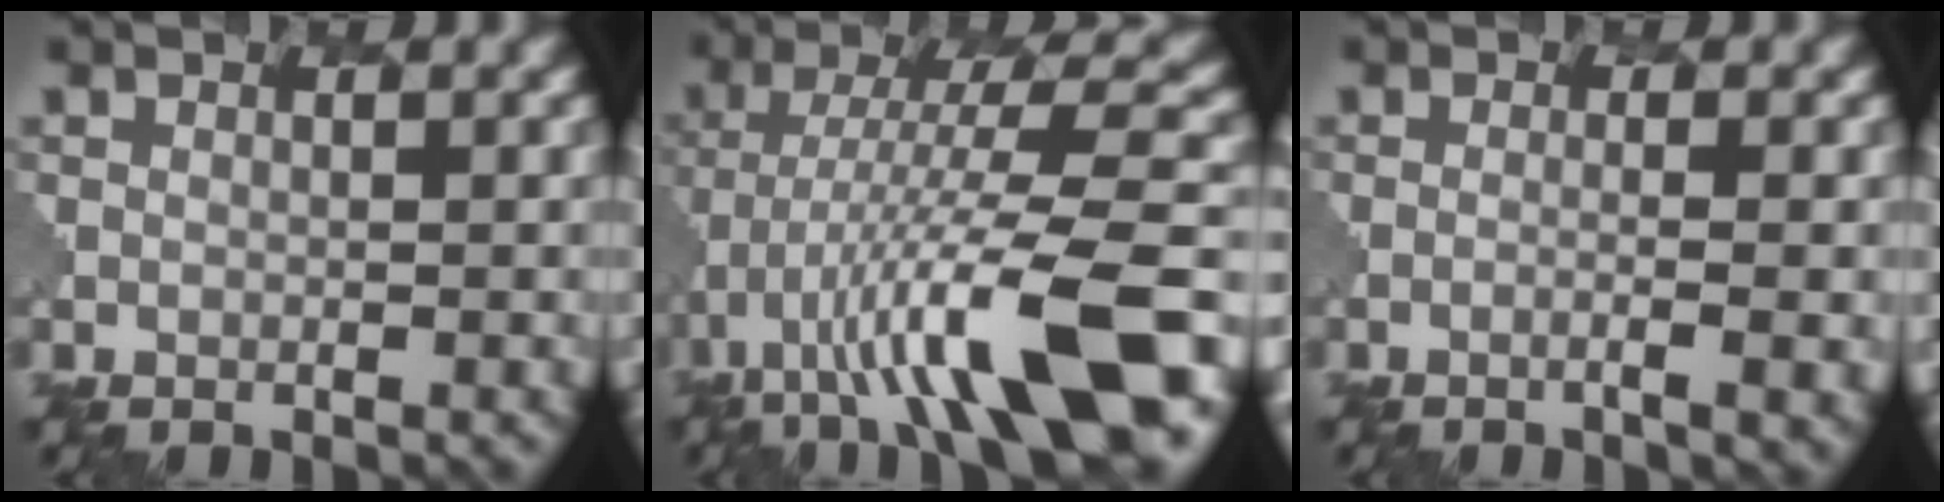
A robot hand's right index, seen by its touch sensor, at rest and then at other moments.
{"total": 13.5, "force": [-6.3, 2.7, 11.6], "torque": [-0.199, 0.021, -0.093]}
{"total": 2.8, "force": [-0.9, 0.6, 2.6], "torque": [-0.031, 0.004, -0.023]}